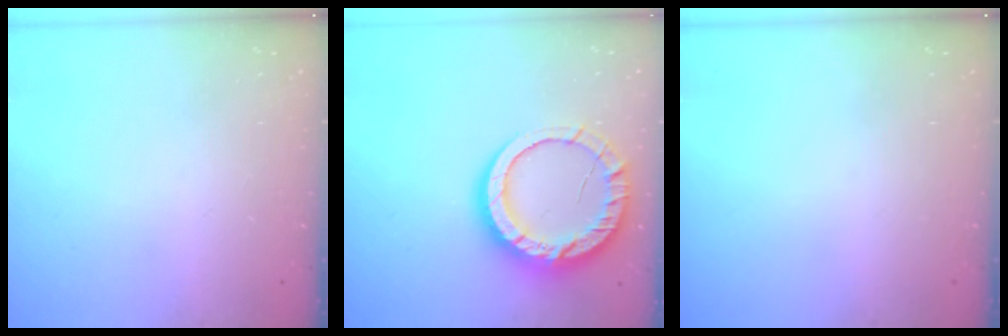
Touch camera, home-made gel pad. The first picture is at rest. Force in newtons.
{"total": 16.7, "press": 16.6, "slide": 1.4}
{"total": 0.0}